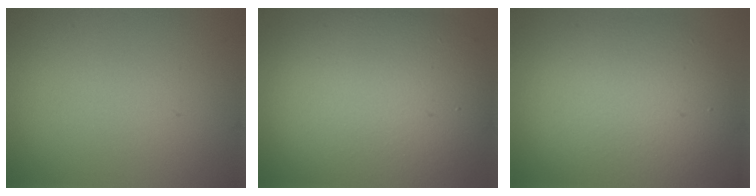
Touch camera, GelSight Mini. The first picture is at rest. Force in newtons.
{"total": 12.3, "press": 12.2, "slide": 1.0}
{"total": 7.5, "press": 7.5, "slide": 0.4}